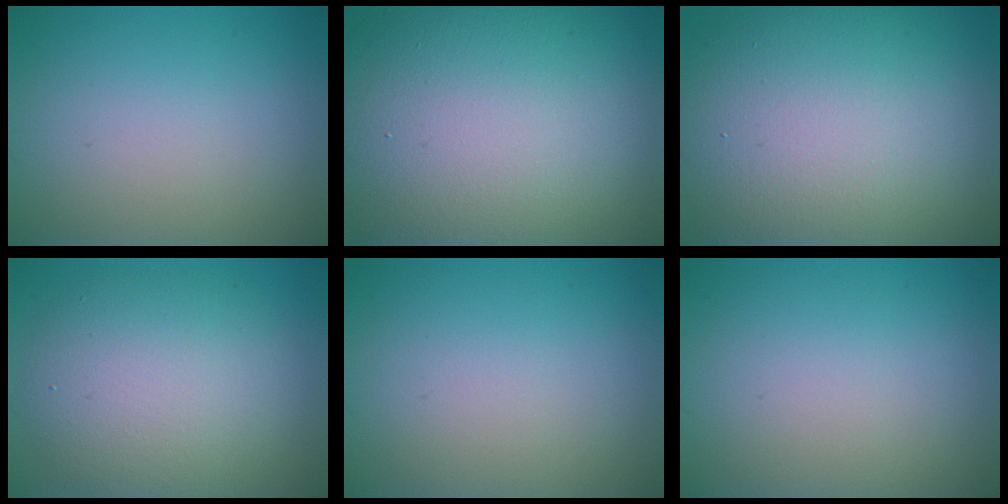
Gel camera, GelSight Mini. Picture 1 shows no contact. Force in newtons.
{"total": 18.4, "press": 18.4, "slide": 1.2}
{"total": 15.5, "press": 15.5, "slide": 1.2}
{"total": 7.4, "press": 7.4, "slide": 0.8}
{"total": 0.0}
{"total": 0.0}